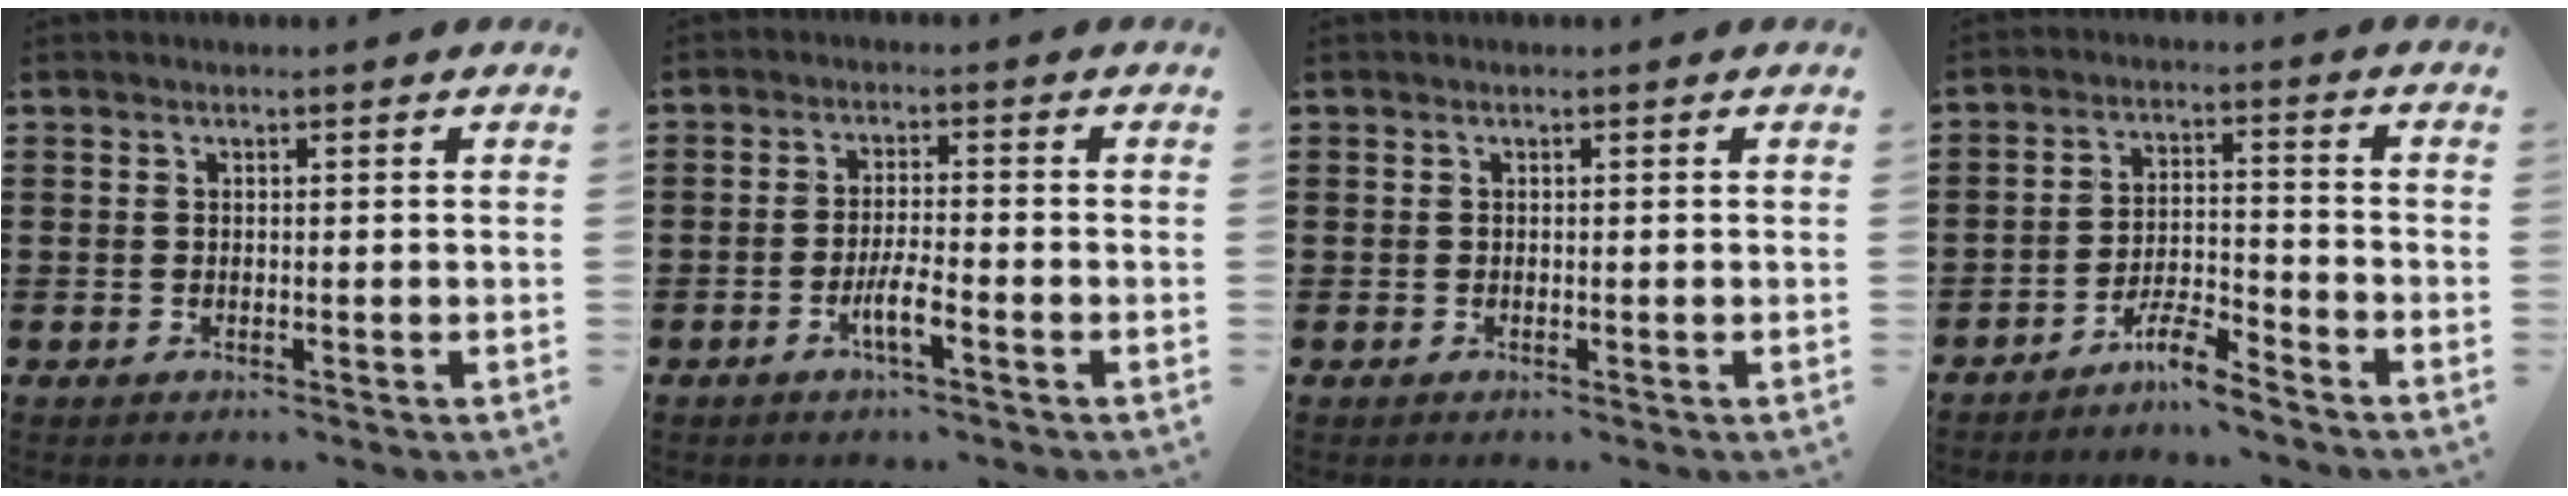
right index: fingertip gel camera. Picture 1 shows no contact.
{"total": 3.8, "force": [-1.9, 0.4, 3.3], "torque": [-0.070, -0.005, -0.038]}
{"total": 0.0}
{"total": 5.2, "force": [-4.7, 0.2, 2.1], "torque": [-0.054, 0.001, -0.095]}